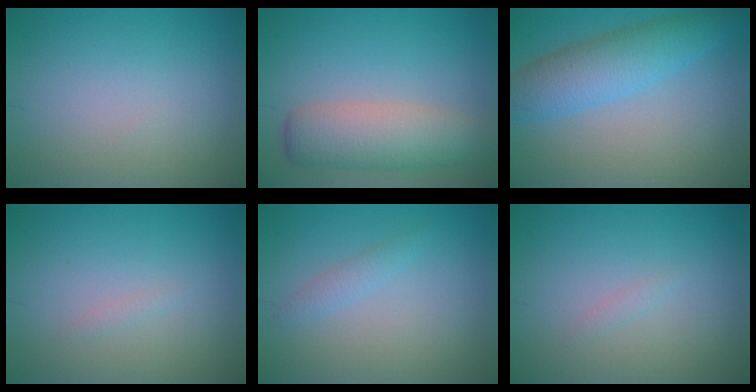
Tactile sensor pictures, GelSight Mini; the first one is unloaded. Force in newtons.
{"total": 5.5, "press": 5.5, "slide": 0.2}
{"total": 5.3, "press": 5.3, "slide": 0.1}
{"total": 0.5, "press": 0.5, "slide": 0.0}
{"total": 1.1, "press": 1.1, "slide": 0.1}
{"total": 0.5, "press": 0.5, "slide": 0.0}